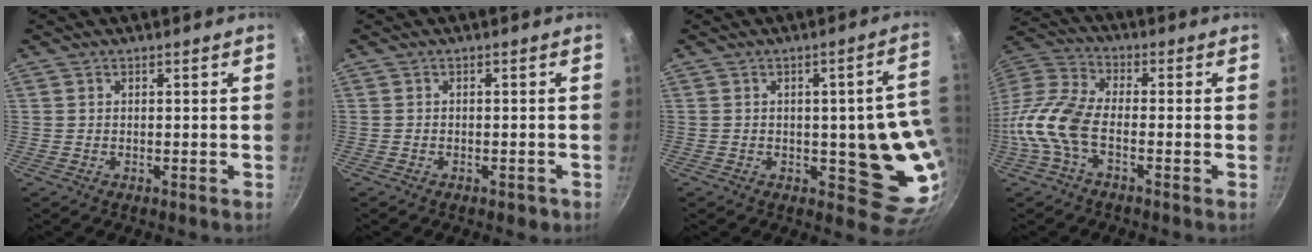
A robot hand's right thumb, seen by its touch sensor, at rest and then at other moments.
{"total": 1.6, "force": [-1.0, 0.9, 0.8], "torque": [-0.009, 0.012, -0.005]}
{"total": 13.0, "force": [0.1, 5.7, 11.6], "torque": [-0.076, -0.018, 0.005]}
{"total": 10.8, "force": [-3.8, 5.4, 8.5], "torque": [-0.181, 0.034, -0.096]}